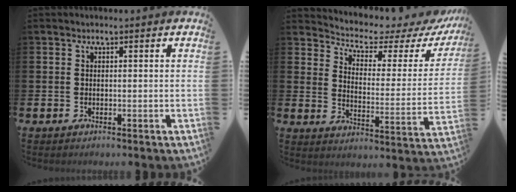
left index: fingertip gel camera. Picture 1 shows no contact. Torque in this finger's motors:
{"motor_torque": [0.98, -1.16, 0.25, 0.00]}